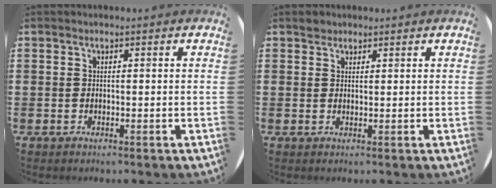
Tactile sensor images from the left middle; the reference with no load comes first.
{"total": 1.2, "force": [1.1, 0.5, -0.1], "torque": [0.008, -0.001, 0.021]}